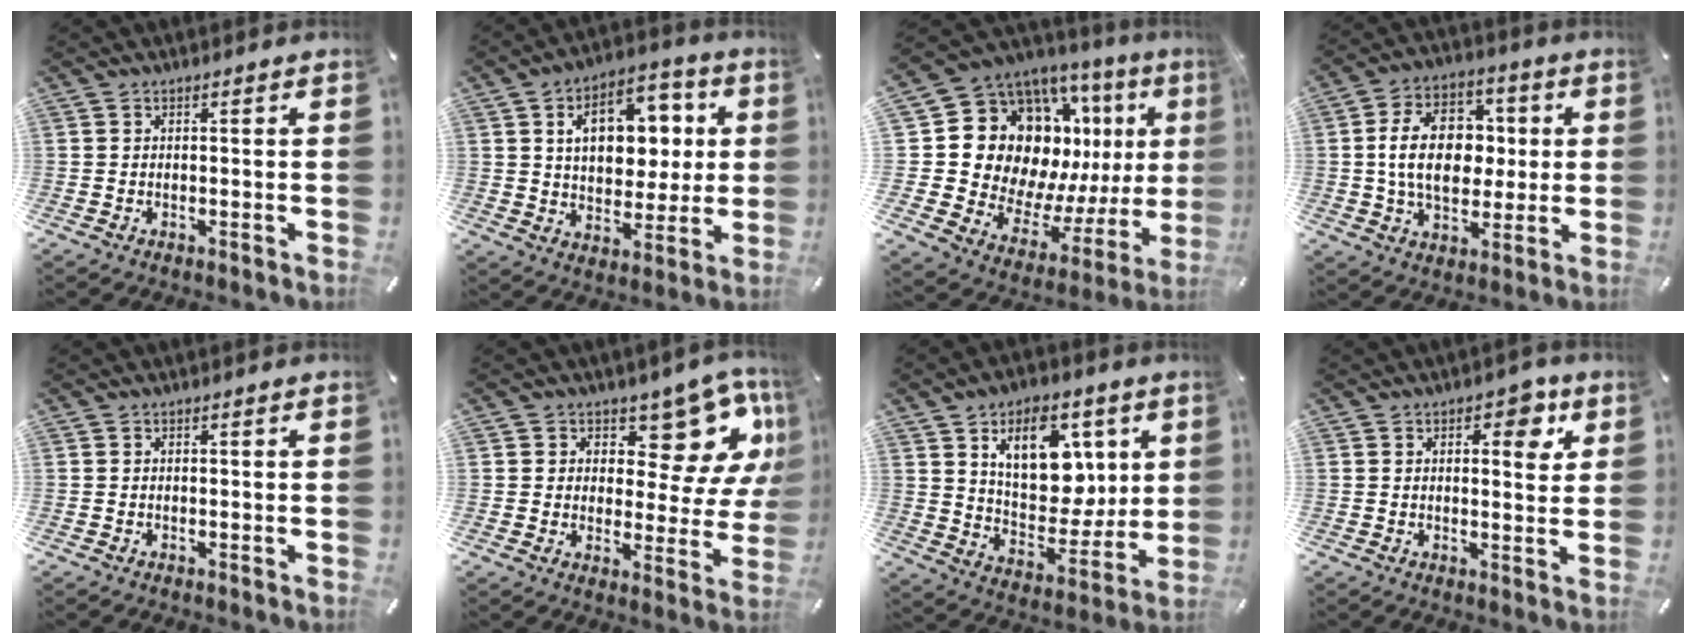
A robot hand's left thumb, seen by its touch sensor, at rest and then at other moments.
{"total": 14.3, "force": [3.8, 10.2, 9.3], "torque": [-0.132, -0.001, 0.067]}
{"total": 20.3, "force": [6.7, 15.5, 11.3], "torque": [-0.182, -0.077, 0.162]}
{"total": 16.3, "force": [1.1, 11.5, 11.5], "torque": [-0.203, 0.014, 0.017]}
{"total": 0.0}
{"total": 14.8, "force": [8.8, 7.9, 8.8], "torque": [-0.111, -0.071, 0.149]}
{"total": 16.1, "force": [7.2, 10.5, 9.8], "torque": [-0.139, -0.033, 0.131]}
{"total": 6.5, "force": [2.9, 3.3, 4.8], "torque": [-0.046, -0.012, 0.038]}